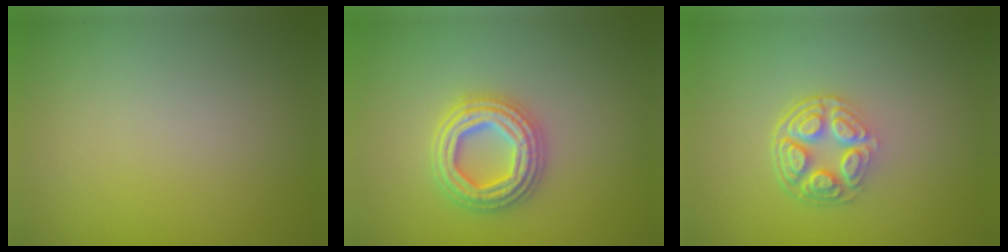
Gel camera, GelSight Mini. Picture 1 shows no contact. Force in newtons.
{"total": 4.1, "press": 4.0, "slide": 0.7}
{"total": 4.7, "press": 3.3, "slide": 3.3}